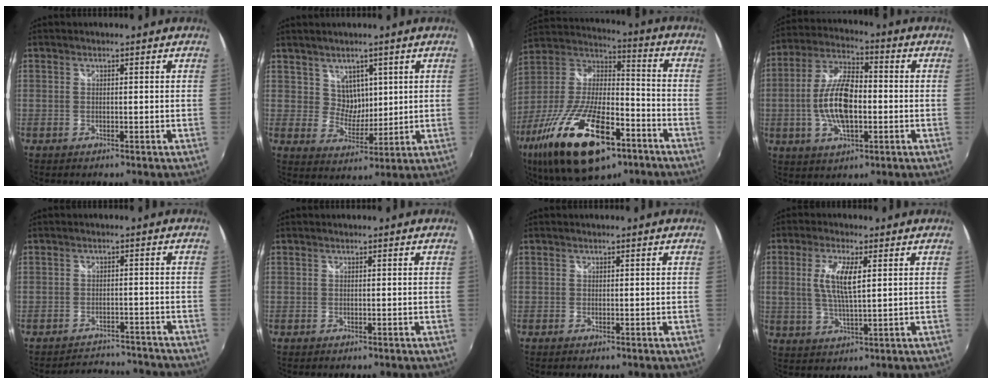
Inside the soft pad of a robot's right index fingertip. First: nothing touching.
{"total": 5.1, "force": [2.6, 4.2, 1.3], "torque": [-0.015, 0.000, 0.053]}
{"total": 27.8, "force": [-14.1, 11.4, 21.0], "torque": [-0.414, -0.041, -0.239]}
{"total": 13.0, "force": [-1.9, 5.7, 11.5], "torque": [-0.234, 0.006, -0.035]}
{"total": 8.5, "force": [-7.8, 3.2, 1.2], "torque": [-0.028, 0.025, -0.100]}
{"total": 0.0}
{"total": 0.0}
{"total": 7.3, "force": [1.6, 1.7, 6.9], "torque": [-0.138, 0.000, 0.033]}